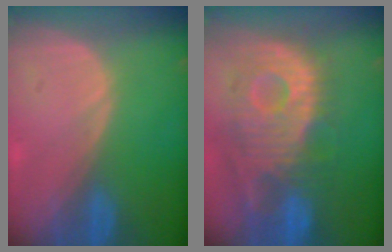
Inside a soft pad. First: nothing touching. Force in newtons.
{"total": 11.9, "press": 10.7, "slide": 5.2}